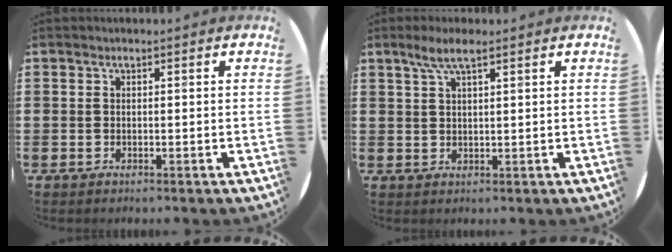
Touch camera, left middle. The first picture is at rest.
{"total": 3.7, "force": [2.4, 0.7, 2.7], "torque": [-0.057, 0.006, 0.042]}